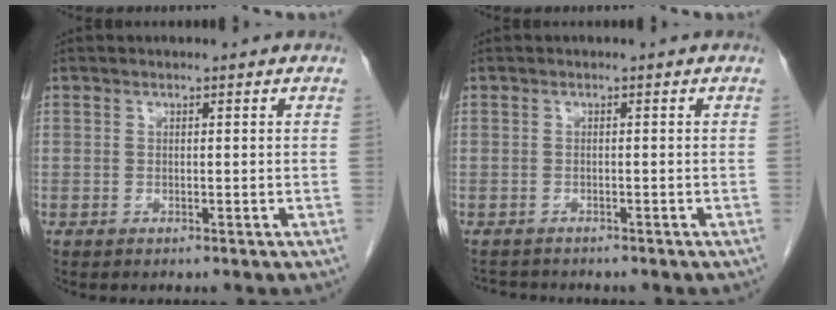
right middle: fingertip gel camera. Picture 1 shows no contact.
{"total": 2.7, "force": [-2.6, 0.8, 0.3], "torque": [-0.004, -0.007, -0.039]}